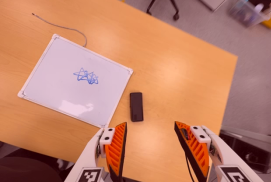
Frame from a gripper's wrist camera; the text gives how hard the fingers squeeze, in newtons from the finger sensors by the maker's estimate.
{"total": 0.0}